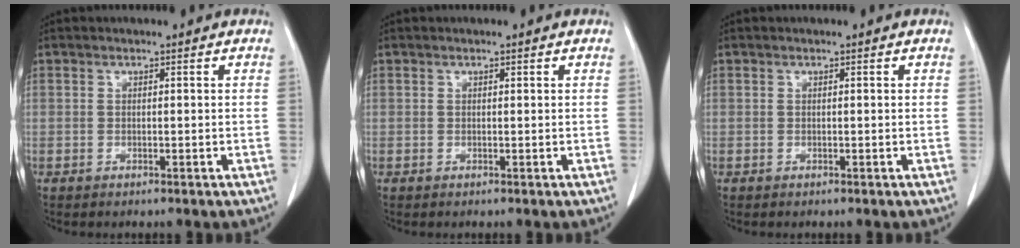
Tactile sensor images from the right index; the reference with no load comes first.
{"total": 0.0}
{"total": 0.0}